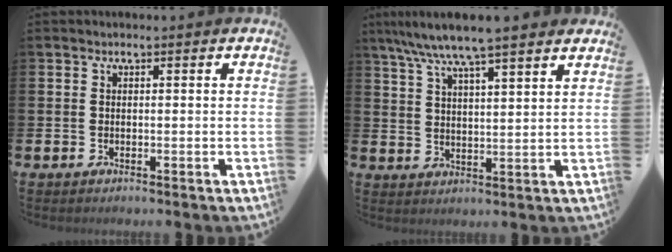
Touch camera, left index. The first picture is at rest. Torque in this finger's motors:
{"motor_torque": [0.78, -0.72, 1.05, 0.21]}